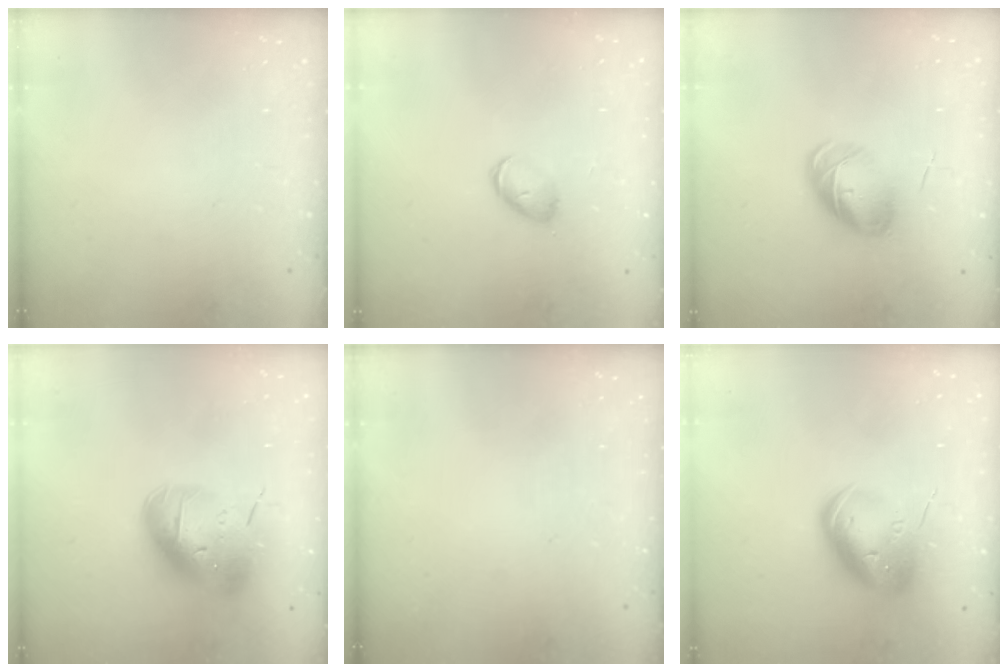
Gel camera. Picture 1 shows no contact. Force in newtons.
{"total": 5.8, "press": 5.7, "slide": 0.7}
{"total": 8.4, "press": 8.4, "slide": 0.5}
{"total": 16.6, "press": 16.5, "slide": 2.5}
{"total": 0.0}
{"total": 14.6, "press": 14.4, "slide": 2.4}